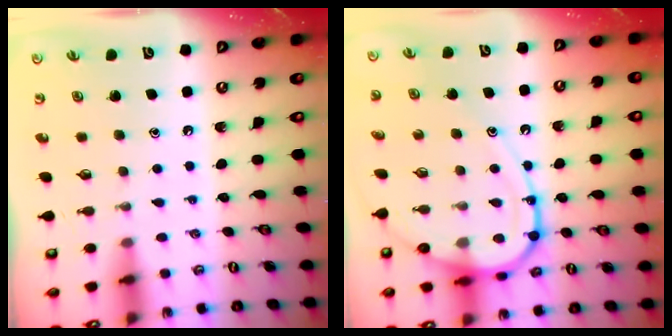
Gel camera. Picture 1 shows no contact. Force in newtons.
{"total": 14.6, "press": 14.6, "slide": 1.4}